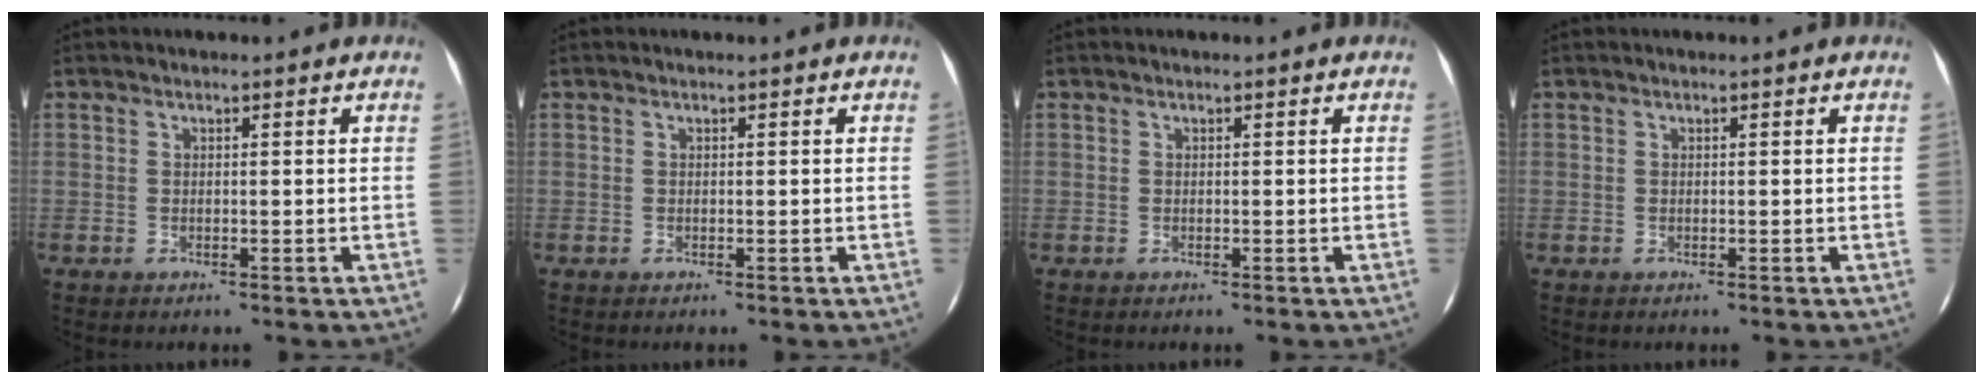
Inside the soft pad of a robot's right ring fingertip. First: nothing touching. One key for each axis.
{"total": 0.0}
{"total": 0.0}
{"total": 0.0}